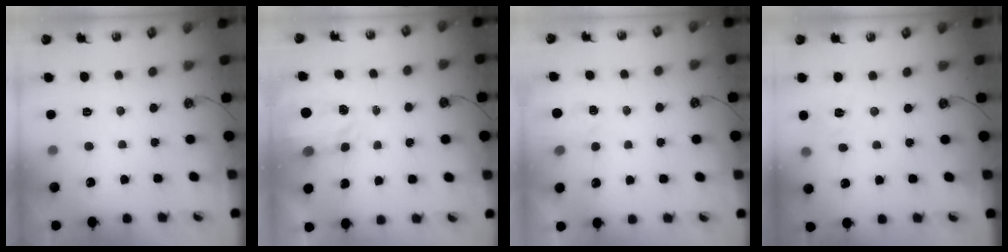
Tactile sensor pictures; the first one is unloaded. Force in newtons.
{"total": 3.6, "press": 3.5, "slide": 0.6}
{"total": 1.1, "press": 1.1, "slide": 0.3}
{"total": 4.7, "press": 4.7, "slide": 0.6}